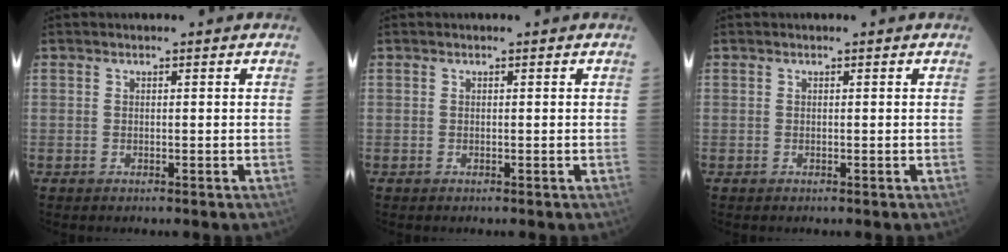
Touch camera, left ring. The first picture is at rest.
{"total": 0.0}
{"total": 0.0}